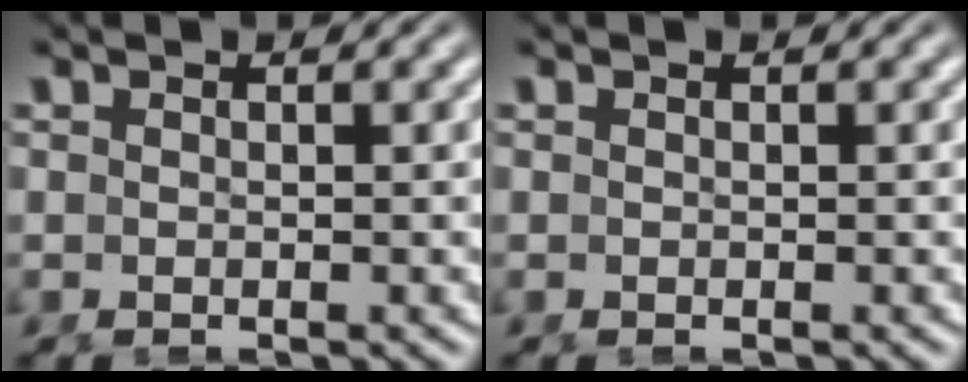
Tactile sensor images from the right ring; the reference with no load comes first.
{"total": 0.0}